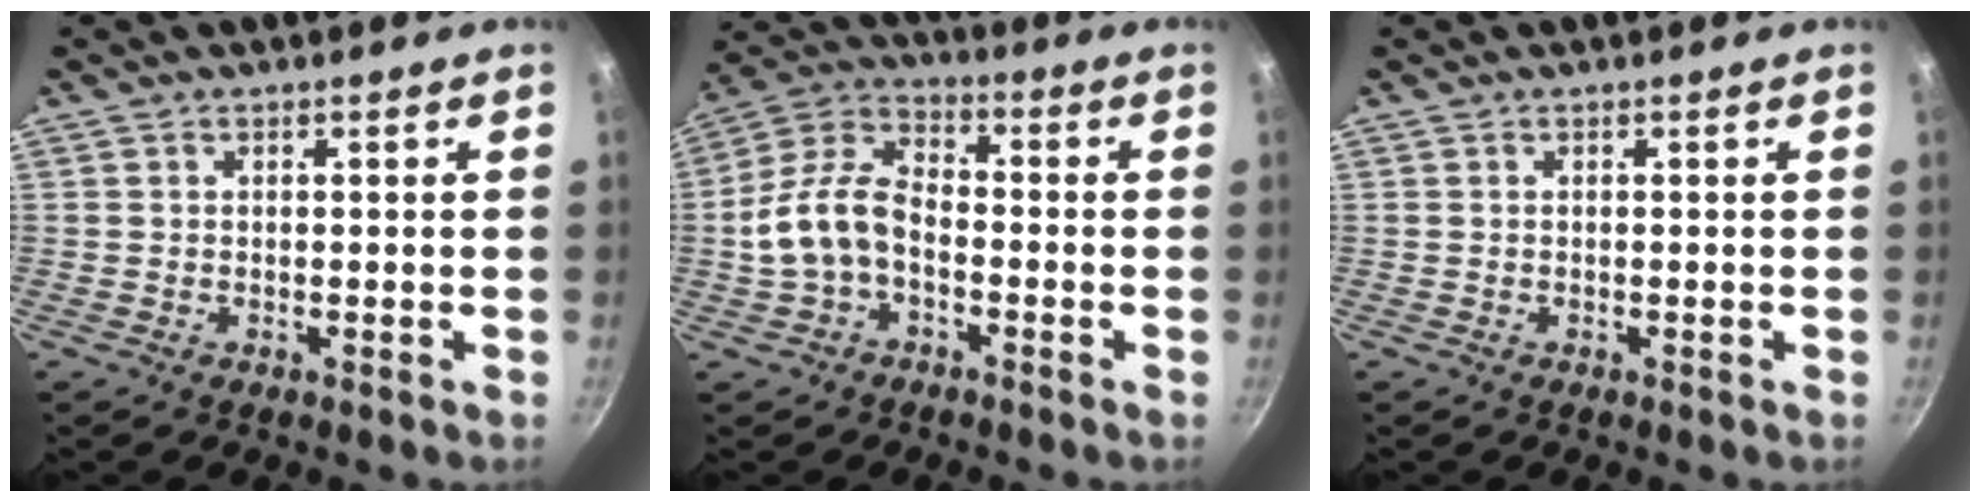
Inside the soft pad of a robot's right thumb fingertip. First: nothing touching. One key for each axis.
{"total": 10.9, "fx": -2.5, "fy": 6.7, "fz": 8.2, "tx": -0.145, "ty": 0.046, "tz": -0.060}
{"total": 0.0}